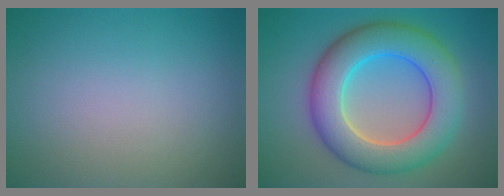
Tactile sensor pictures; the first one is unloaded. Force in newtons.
{"total": 9.0, "press": 9.0, "slide": 0.5}